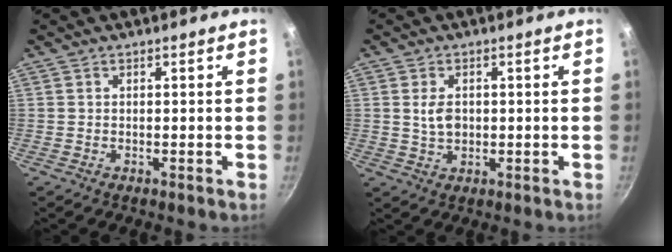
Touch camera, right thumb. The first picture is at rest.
{"total": 4.0, "force": [0.4, 2.8, 2.9], "torque": [-0.043, -0.001, 0.009]}